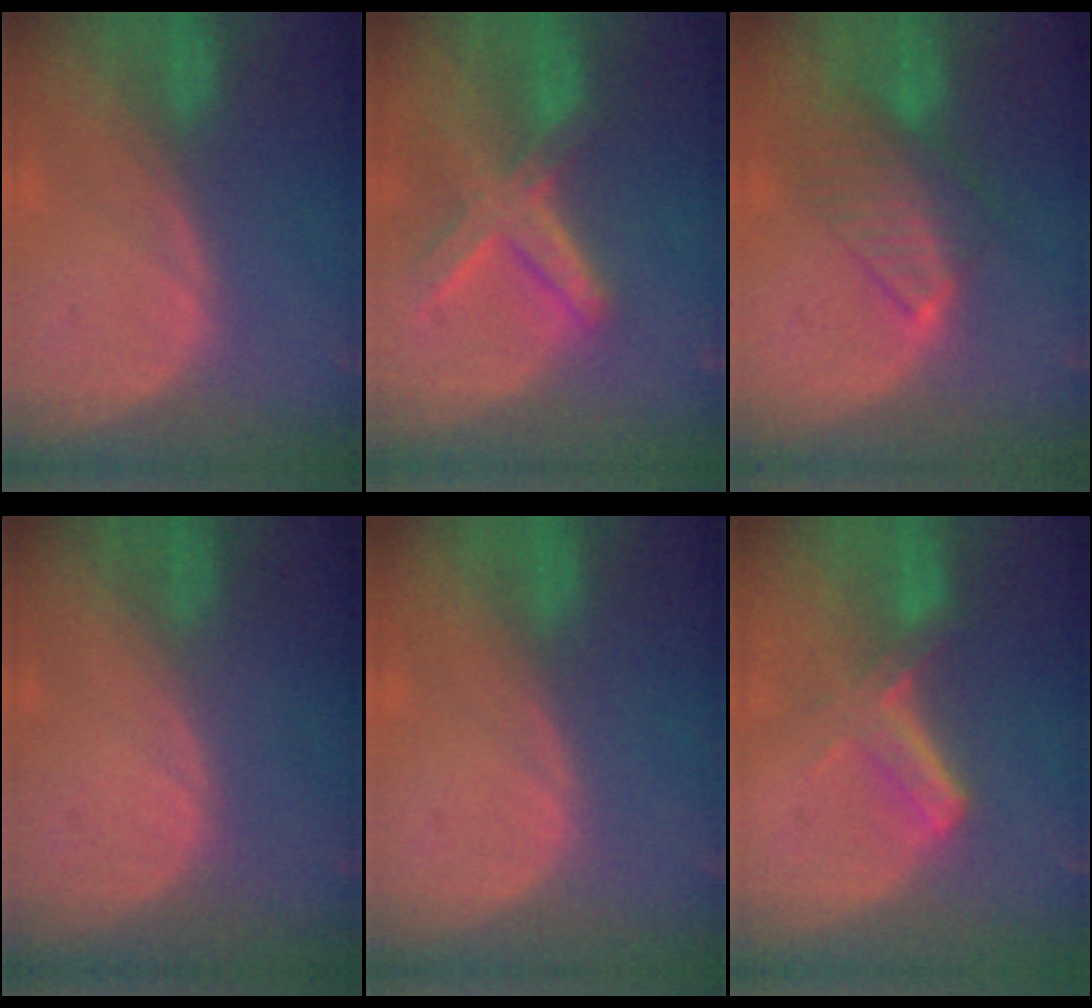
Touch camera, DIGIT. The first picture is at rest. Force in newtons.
{"total": 8.2, "press": 7.1, "slide": 4.1}
{"total": 7.8, "press": 7.1, "slide": 3.3}
{"total": 0.0}
{"total": 0.0}
{"total": 5.8, "press": 5.2, "slide": 2.5}